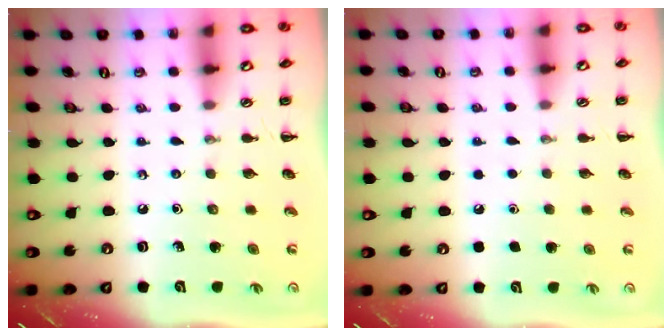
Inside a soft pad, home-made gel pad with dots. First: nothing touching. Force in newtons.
{"total": 1.8, "press": 1.8, "slide": 0.1}